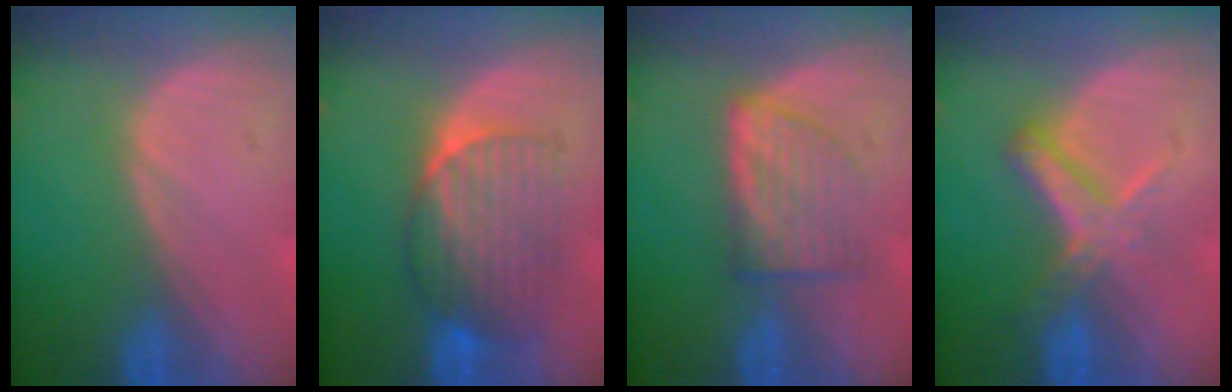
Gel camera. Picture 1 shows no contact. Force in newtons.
{"total": 6.9, "press": 6.9, "slide": 0.4}
{"total": 5.7, "press": 5.6, "slide": 1.0}
{"total": 5.6, "press": 5.2, "slide": 2.2}